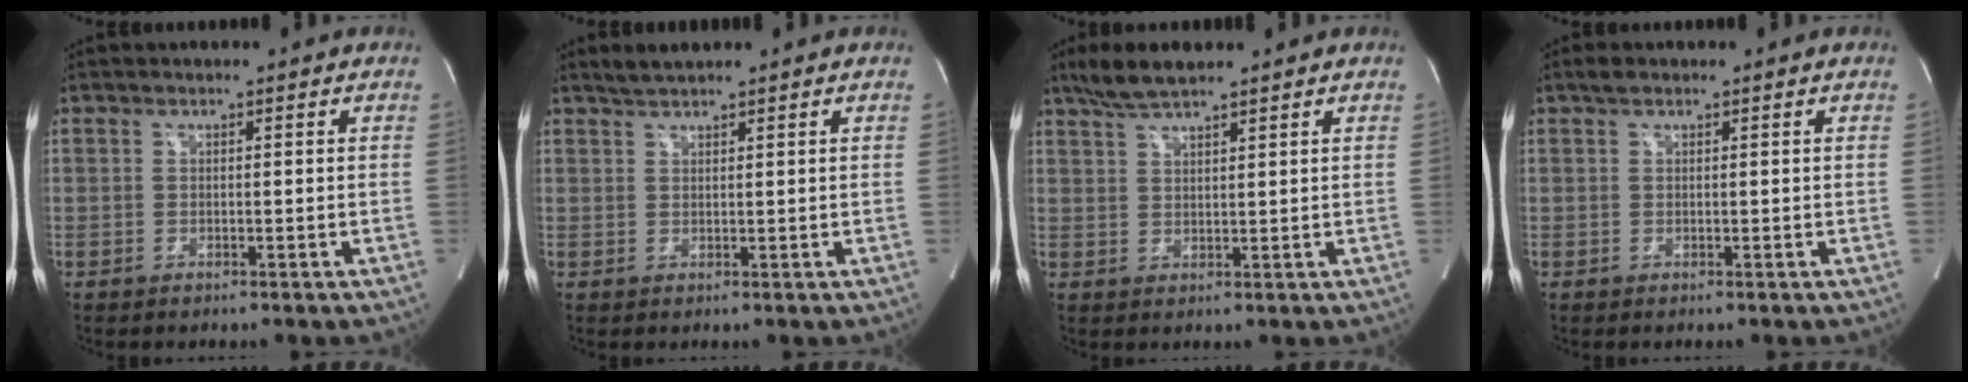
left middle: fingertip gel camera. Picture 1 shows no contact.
{"total": 2.1, "force": [2.0, 0.1, 0.8], "torque": [-0.022, 0.008, 0.040]}
{"total": 5.4, "force": [4.4, 0.8, 2.9], "torque": [-0.069, 0.015, 0.086]}
{"total": 1.2, "force": [0.9, 0.5, 0.6], "torque": [-0.016, 0.012, 0.016]}